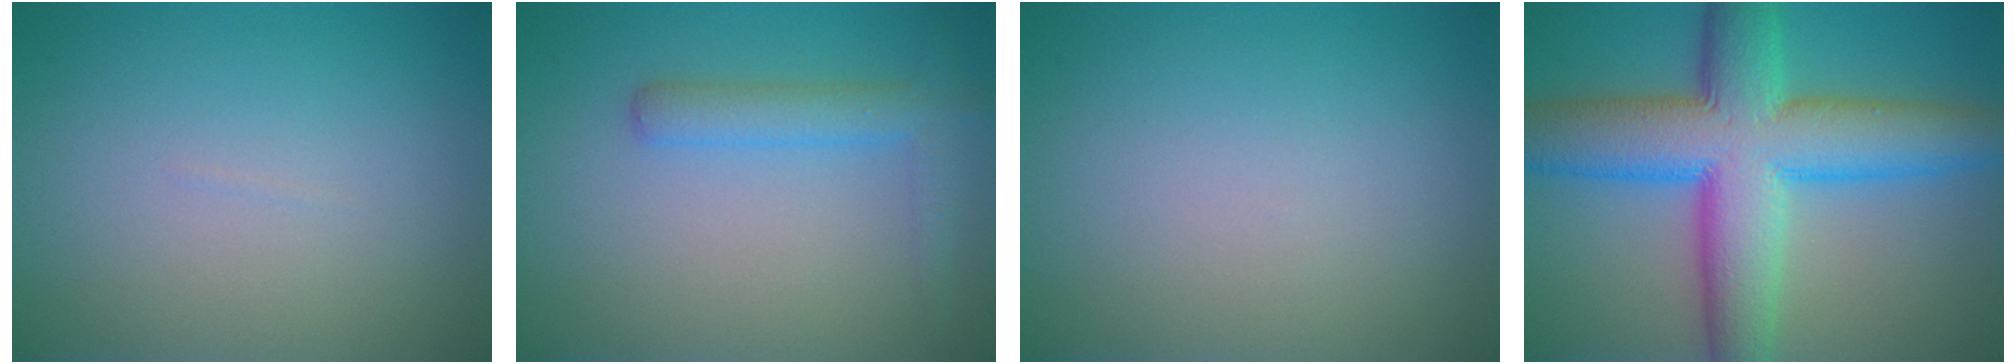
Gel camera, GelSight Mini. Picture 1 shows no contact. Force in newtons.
{"total": 2.9, "press": 2.9, "slide": 0.1}
{"total": 0.0}
{"total": 11.7, "press": 11.7, "slide": 0.1}